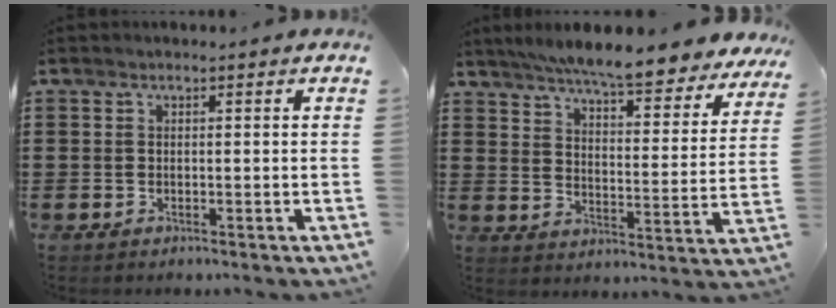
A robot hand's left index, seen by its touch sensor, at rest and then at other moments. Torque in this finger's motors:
{"motor_torque": [1.25, -0.89, 0.51, 0.21]}